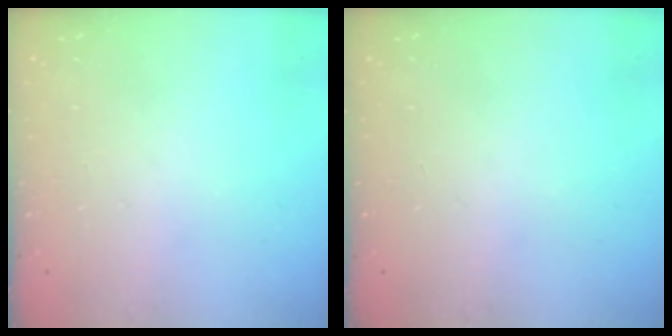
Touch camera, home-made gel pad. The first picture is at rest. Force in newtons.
{"total": 0.0}